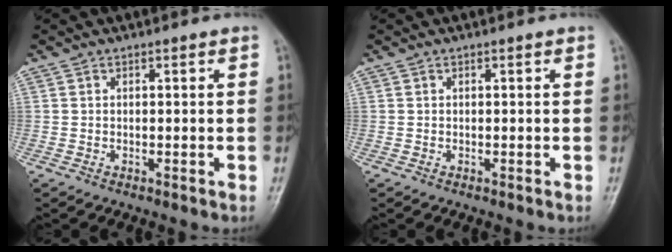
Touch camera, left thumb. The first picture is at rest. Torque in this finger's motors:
{"motor_torque": [0.00, 0.00, 0.00, 0.00, 0.00]}